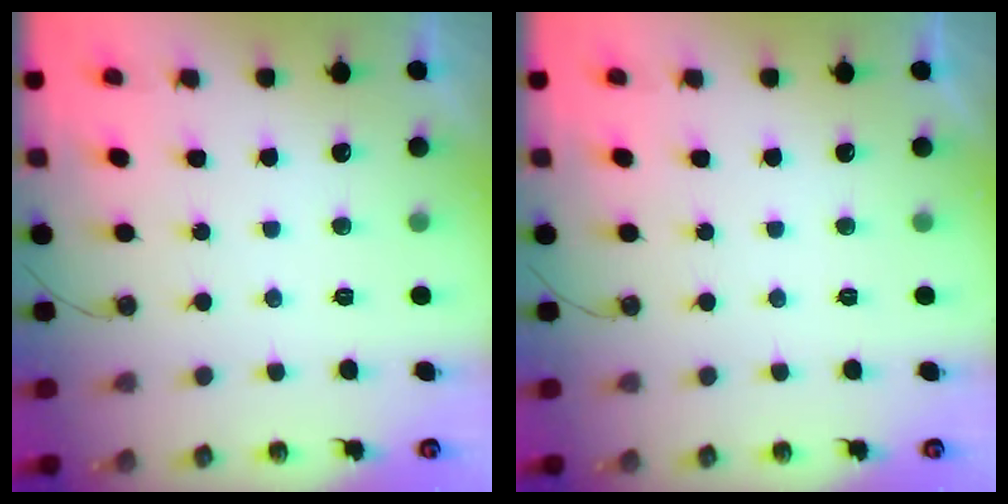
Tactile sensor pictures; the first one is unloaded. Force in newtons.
{"total": 0.0}